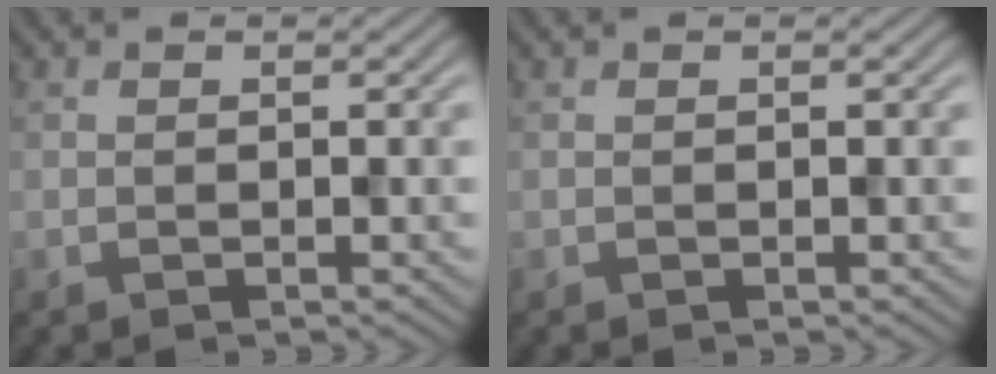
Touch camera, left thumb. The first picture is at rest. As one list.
[{"total": 0.0}]